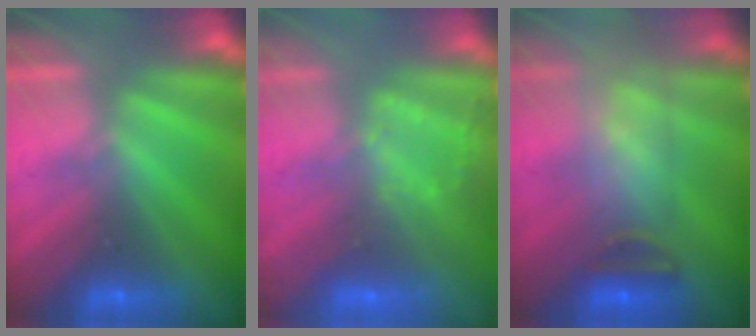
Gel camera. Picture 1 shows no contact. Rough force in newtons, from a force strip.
{"total": 2.9}
{"total": 8.0}